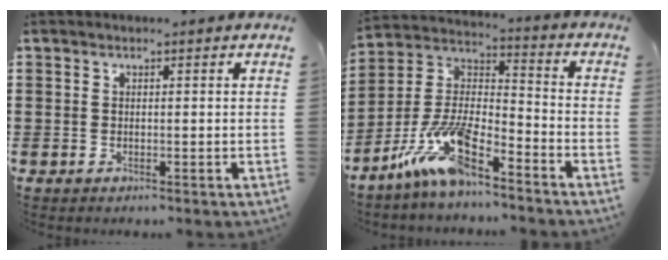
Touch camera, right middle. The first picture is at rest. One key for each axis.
{"total": 12.1, "fx": -8.5, "fy": 3.2, "fz": 8.0, "tx": -0.180, "ty": 0.011, "tz": -0.170}